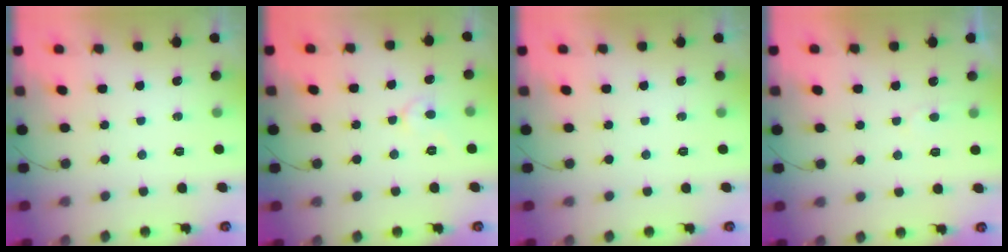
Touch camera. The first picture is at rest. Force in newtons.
{"total": 5.0, "press": 5.0, "slide": 0.5}
{"total": 0.0}
{"total": 3.4, "press": 3.3, "slide": 0.4}